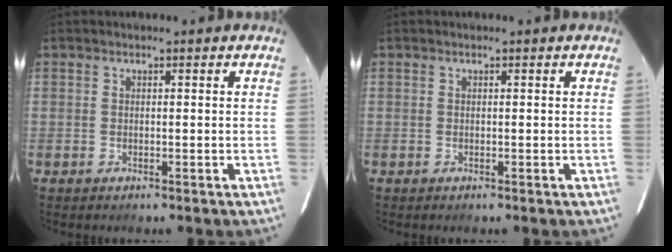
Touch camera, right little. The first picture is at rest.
{"total": 0.0}